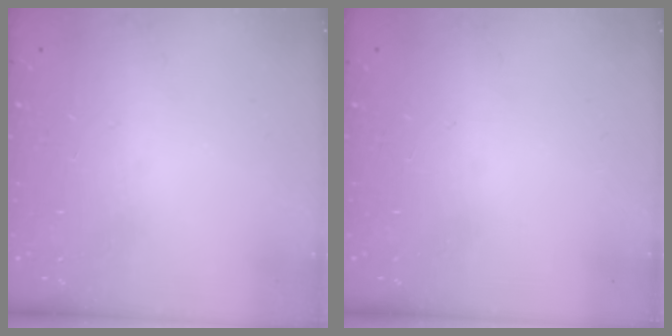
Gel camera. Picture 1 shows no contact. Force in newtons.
{"total": 0.0}